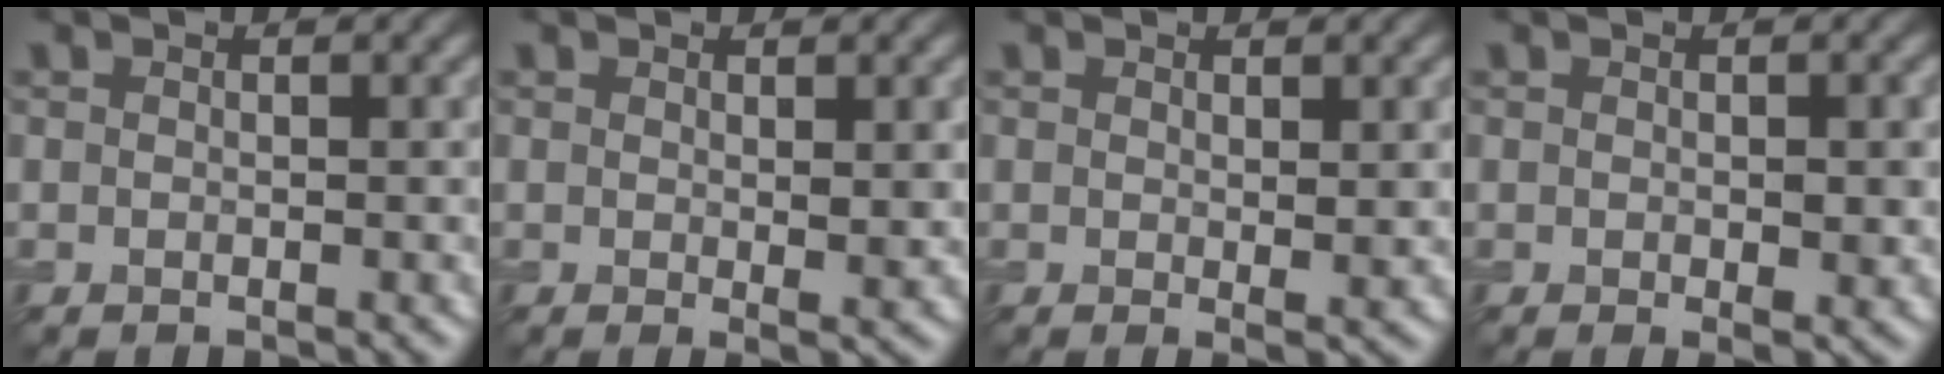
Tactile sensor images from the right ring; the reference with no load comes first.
{"total": 1.2, "force": [0.3, -0.1, 1.1], "torque": [-0.035, -0.003, 0.015]}
{"total": 0.8, "force": [0.3, -0.2, 0.8], "torque": [-0.030, -0.003, 0.015]}
{"total": 1.1, "force": [-0.1, 0.0, 1.1], "torque": [-0.034, -0.002, 0.009]}